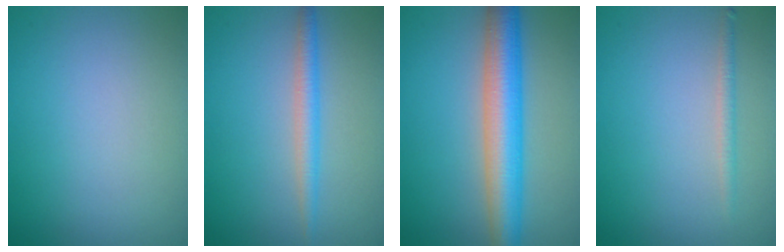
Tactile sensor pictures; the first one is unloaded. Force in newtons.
{"total": 2.2, "press": 2.2, "slide": 0.1}
{"total": 6.5, "press": 6.5, "slide": 0.2}
{"total": 1.1, "press": 1.1, "slide": 0.0}